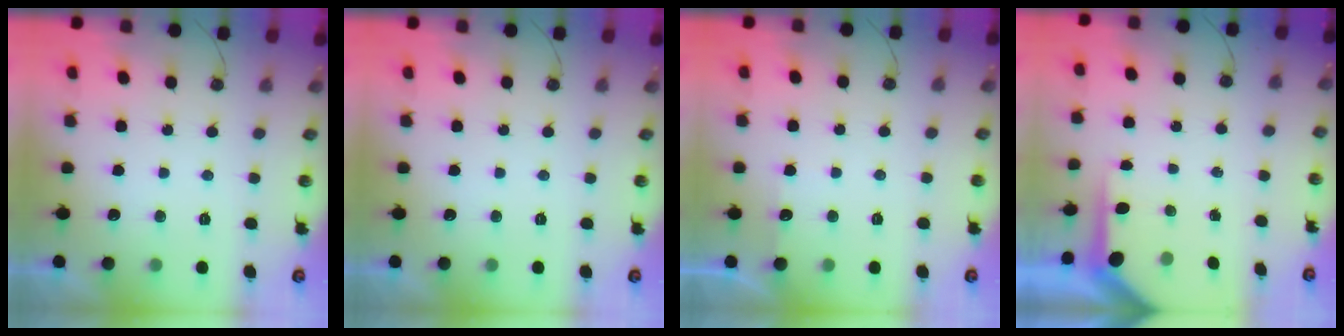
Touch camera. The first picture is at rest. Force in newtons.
{"total": 0.0}
{"total": 3.8, "press": 3.8, "slide": 0.6}
{"total": 5.5, "press": 5.5, "slide": 0.5}